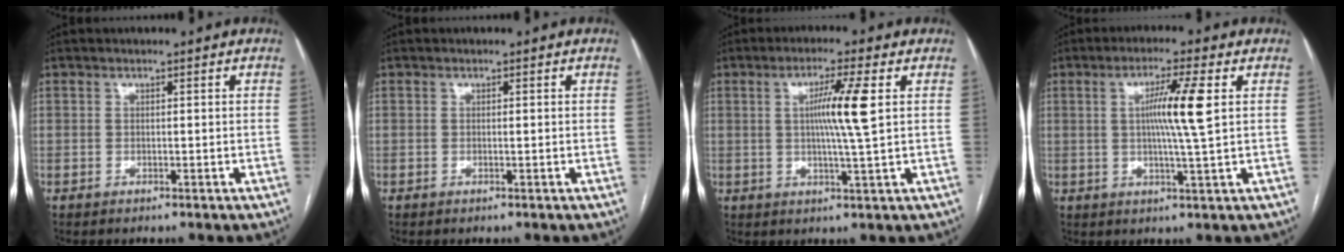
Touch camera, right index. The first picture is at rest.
{"total": 0.0}
{"total": 7.0, "force": [1.3, -1.0, 6.8], "torque": [-0.121, -0.002, 0.025]}
{"total": 7.4, "force": [1.4, -1.0, 7.2], "torque": [-0.128, -0.001, 0.025]}